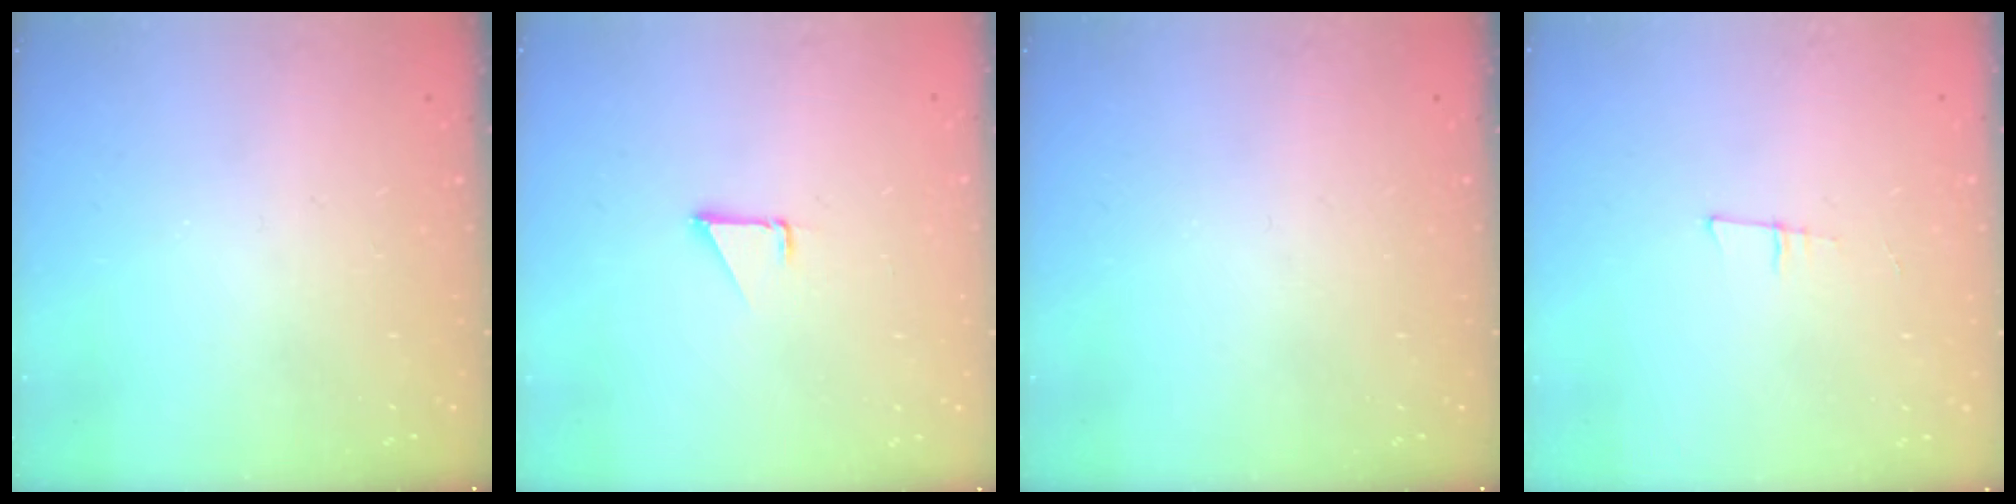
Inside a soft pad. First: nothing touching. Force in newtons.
{"total": 1.4, "press": 1.3, "slide": 0.1}
{"total": 0.0}
{"total": 5.6, "press": 4.7, "slide": 2.9}